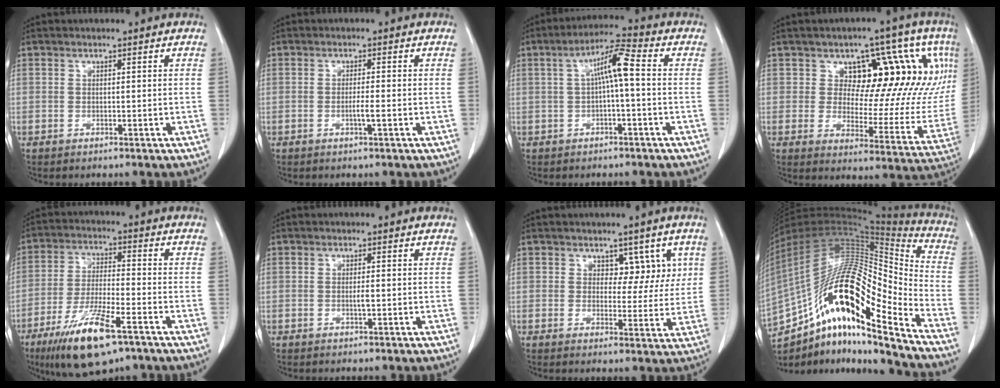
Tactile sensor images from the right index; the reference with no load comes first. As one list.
[{"total": 1.8, "force": [-0.5, -0.2, 1.7], "torque": [-0.032, 0.000, -0.008]}, {"total": 6.4, "force": [0.3, 0.5, 6.3], "torque": [-0.110, 0.024, 0.004]}, {"total": 18.3, "force": [7.0, 8.9, 14.4], "torque": [-0.163, 0.014, 0.094]}, {"total": 13.2, "force": [-7.9, 2.6, 10.2], "torque": [-0.198, -0.027, -0.135]}, {"total": 0.9, "force": [-0.1, 0.0, 0.9], "torque": [-0.019, 0.000, 0.000]}, {"total": 5.1, "force": [2.5, 3.3, 3.0], "torque": [-0.017, 0.006, 0.033]}, {"total": 28.3, "force": [-15.5, 5.8, 22.9], "torque": [-0.411, 0.015, -0.268]}]